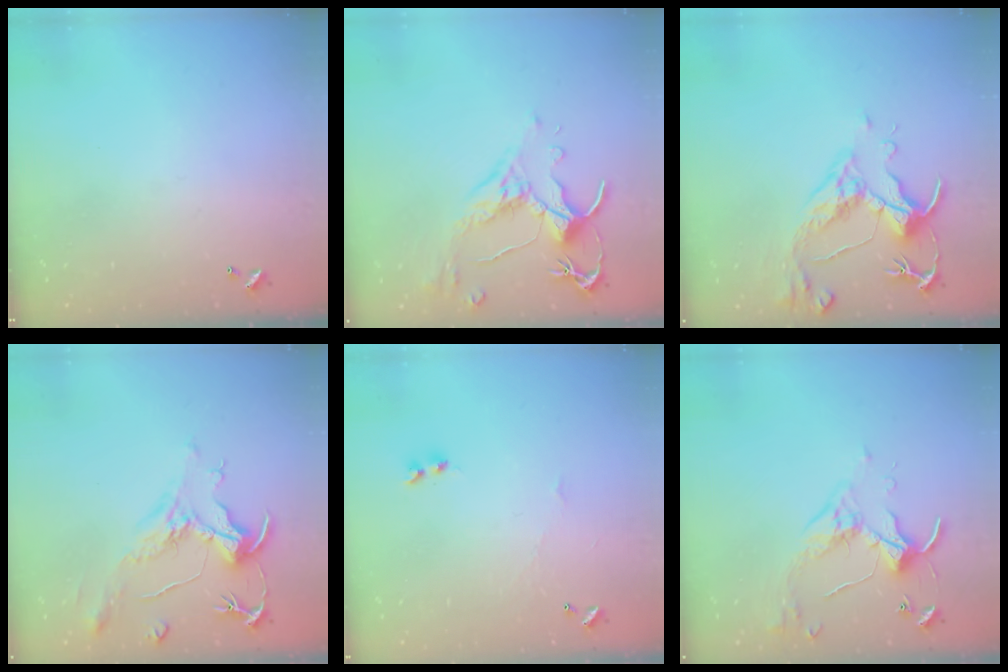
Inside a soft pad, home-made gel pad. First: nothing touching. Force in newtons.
{"total": 2.5, "press": 2.1, "slide": 1.4}
{"total": 5.0, "press": 4.8, "slide": 1.4}
{"total": 2.0, "press": 1.5, "slide": 1.3}
{"total": 1.9, "press": 1.8, "slide": 0.5}
{"total": 3.9, "press": 3.9, "slide": 0.1}